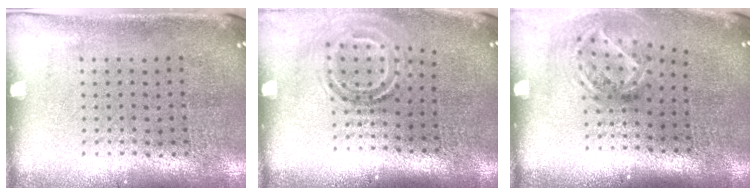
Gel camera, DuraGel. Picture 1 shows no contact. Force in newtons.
{"total": 1.7, "press": 1.1, "slide": 1.3}
{"total": 1.9, "press": 1.3, "slide": 1.4}